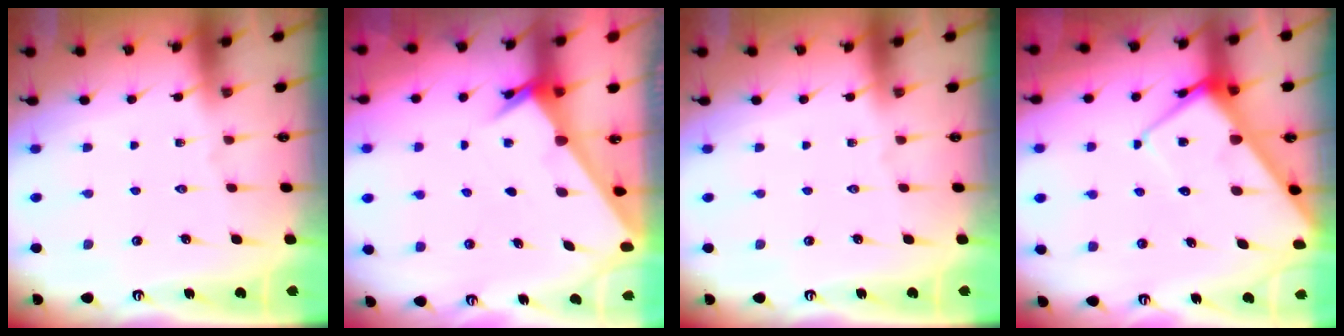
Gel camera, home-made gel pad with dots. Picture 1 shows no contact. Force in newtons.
{"total": 2.7, "press": 2.7, "slide": 0.2}
{"total": 0.0}
{"total": 8.4, "press": 8.4, "slide": 0.6}